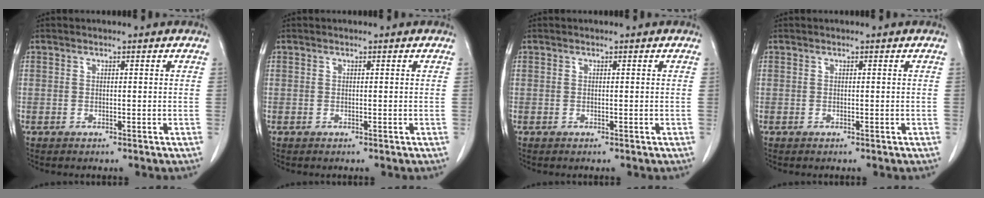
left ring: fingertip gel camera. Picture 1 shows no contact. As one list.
[{"total": 0.0}, {"total": 0.0}, {"total": 0.0}]